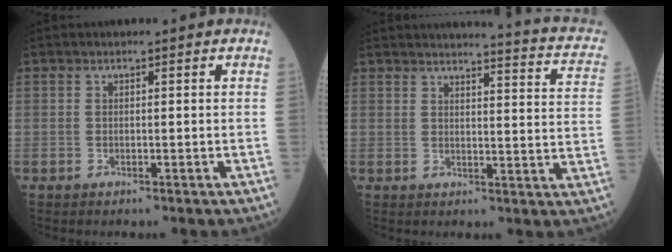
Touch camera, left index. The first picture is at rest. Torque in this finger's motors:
{"motor_torque": [-0.04, -0.46, 0.01, 0.00]}